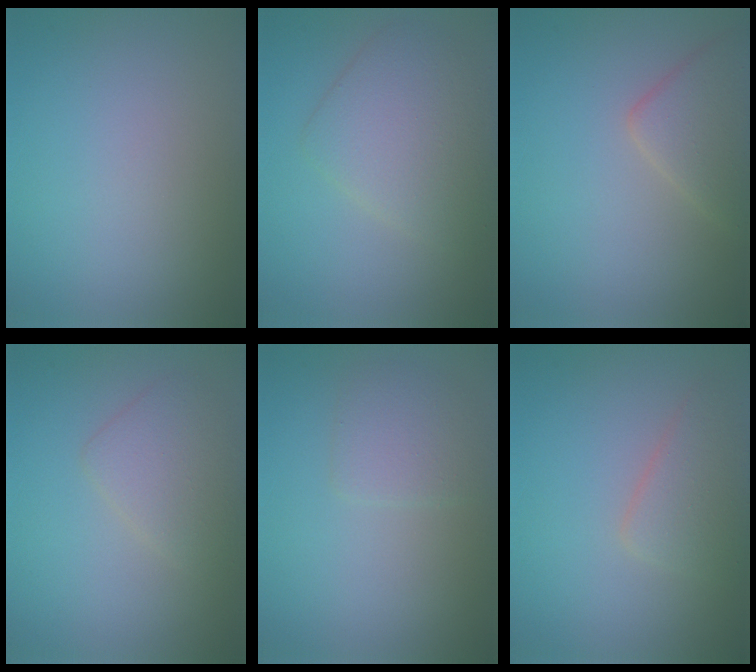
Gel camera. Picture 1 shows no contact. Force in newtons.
{"total": 4.9, "press": 4.9, "slide": 0.2}
{"total": 3.5, "press": 3.5, "slide": 0.1}
{"total": 2.9, "press": 2.9, "slide": 0.2}
{"total": 2.2, "press": 2.2, "slide": 0.1}
{"total": 2.8, "press": 2.8, "slide": 0.2}